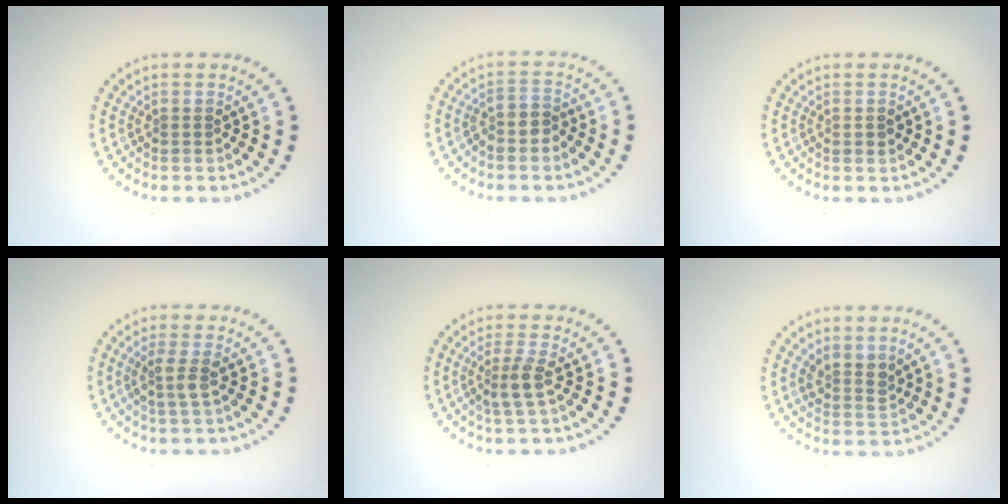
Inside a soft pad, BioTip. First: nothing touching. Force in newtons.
{"total": 2.2, "press": 1.9, "slide": 1.2}
{"total": 0.9, "press": 0.9, "slide": 0.2}
{"total": 1.8, "press": 1.4, "slide": 1.1}
{"total": 2.1, "press": 1.8, "slide": 1.2}
{"total": 2.2, "press": 1.7, "slide": 1.3}